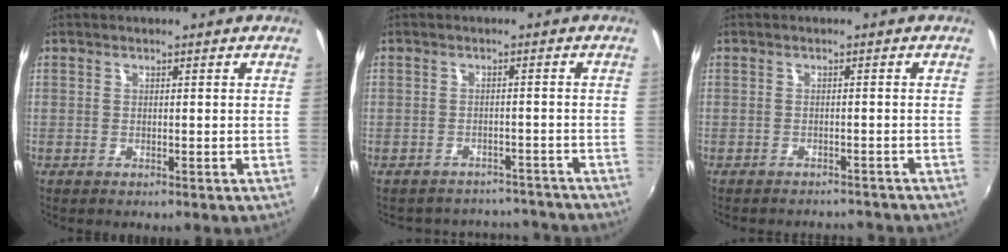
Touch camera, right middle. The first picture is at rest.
{"total": 9.9, "force": [-8.5, 4.9, 1.2], "torque": [-0.026, 0.038, -0.098]}
{"total": 6.1, "force": [-5.7, 1.5, 1.5], "torque": [-0.034, -0.002, -0.070]}